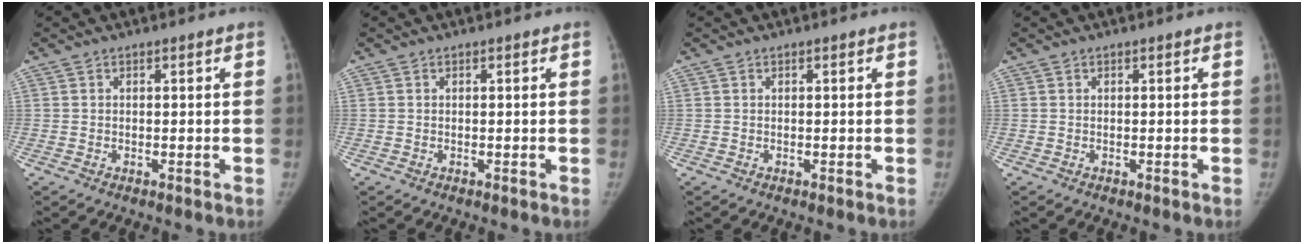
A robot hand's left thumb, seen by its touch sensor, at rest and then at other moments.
{"total": 0.0}
{"total": 0.0}
{"total": 0.0}